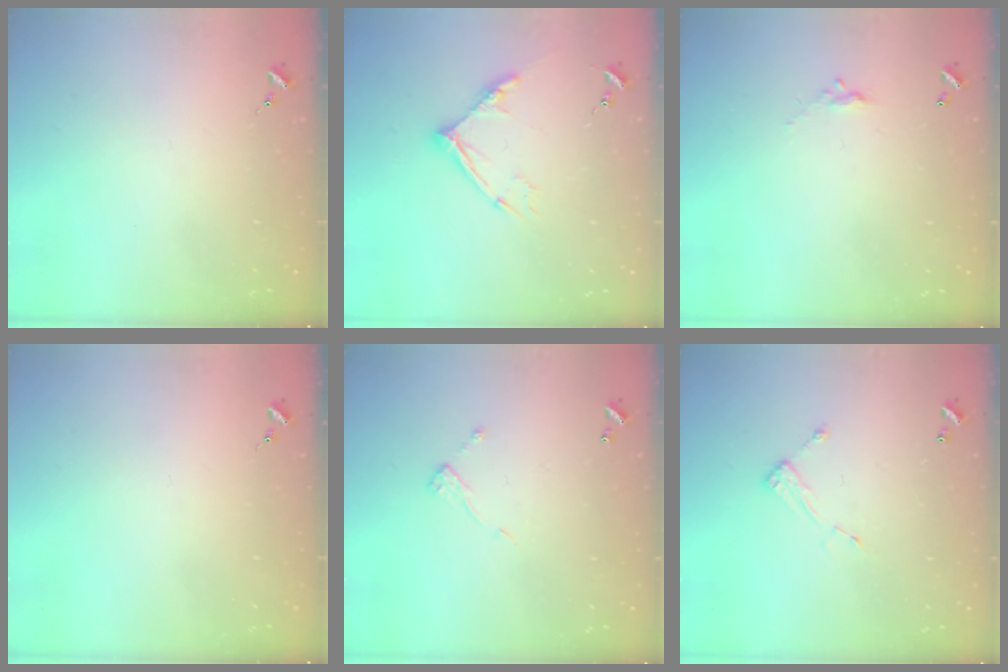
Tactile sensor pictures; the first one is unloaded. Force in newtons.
{"total": 12.8, "press": 12.7, "slide": 1.2}
{"total": 4.9, "press": 4.9, "slide": 0.2}
{"total": 0.0}
{"total": 5.3, "press": 5.3, "slide": 0.2}
{"total": 6.1, "press": 6.1, "slide": 0.2}